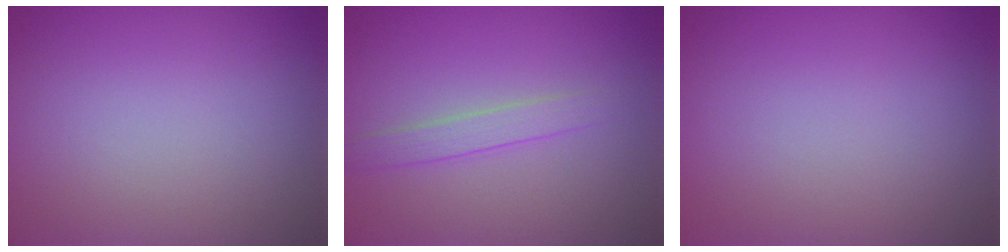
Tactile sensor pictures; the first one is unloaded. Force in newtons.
{"total": 1.5, "press": 1.5, "slide": 0.1}
{"total": 0.0}